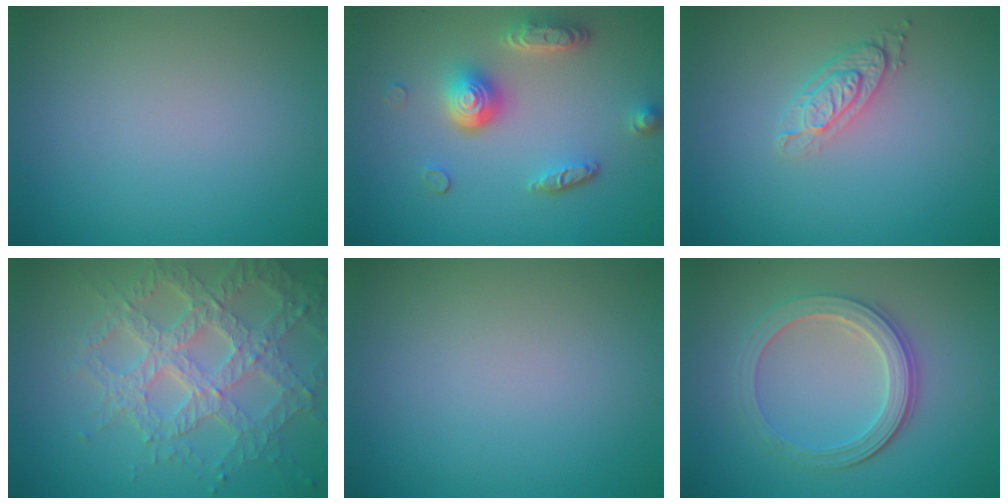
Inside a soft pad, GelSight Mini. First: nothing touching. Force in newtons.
{"total": 5.0, "press": 3.7, "slide": 3.3}
{"total": 2.8, "press": 2.2, "slide": 1.7}
{"total": 6.9, "press": 5.3, "slide": 4.5}
{"total": 0.0}
{"total": 3.9, "press": 3.4, "slide": 2.0}